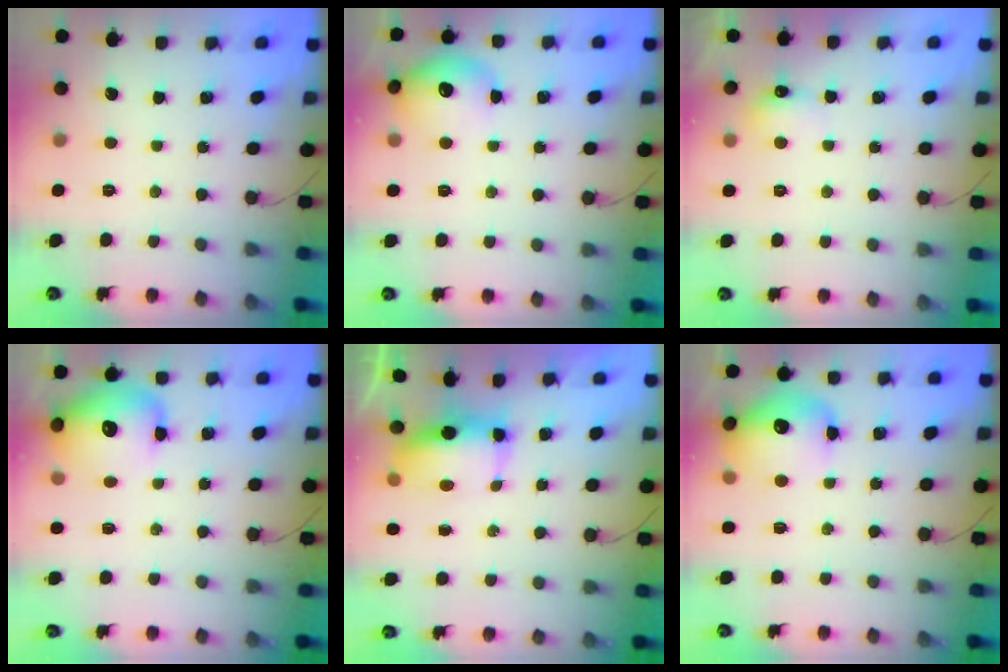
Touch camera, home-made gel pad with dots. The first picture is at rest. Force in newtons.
{"total": 11.7, "press": 11.5, "slide": 1.7}
{"total": 5.6, "press": 5.5, "slide": 1.0}
{"total": 14.3, "press": 13.9, "slide": 3.1}
{"total": 9.1, "press": 8.2, "slide": 4.0}
{"total": 14.4, "press": 14.2, "slide": 2.3}